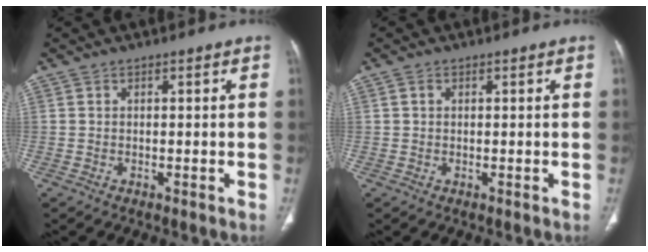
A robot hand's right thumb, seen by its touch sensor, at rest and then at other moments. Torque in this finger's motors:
{"motor_torque": [-0.54, 0.26, -0.17, -0.08, 0.08]}